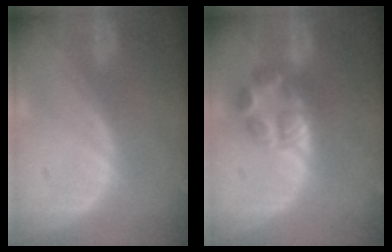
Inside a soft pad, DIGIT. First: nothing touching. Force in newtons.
{"total": 5.6, "press": 5.5, "slide": 1.0}